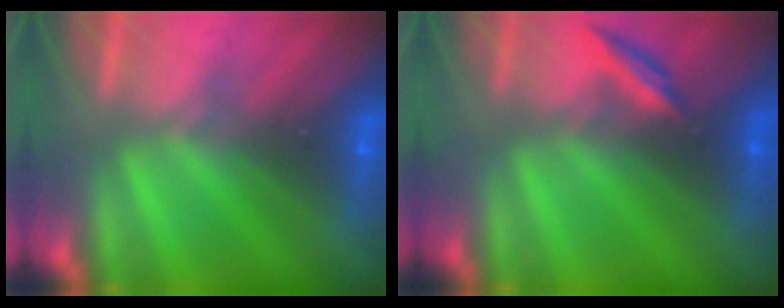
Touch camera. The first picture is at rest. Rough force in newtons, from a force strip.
{"total": 2.2}